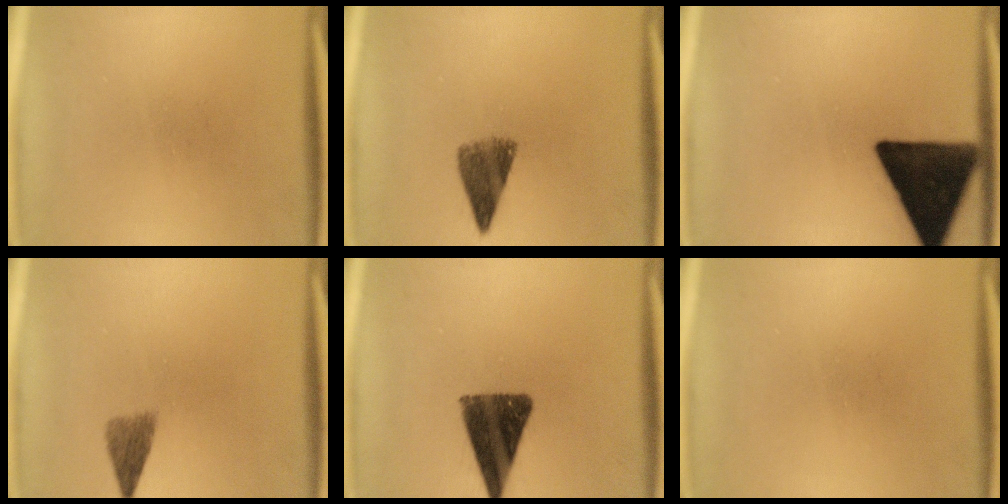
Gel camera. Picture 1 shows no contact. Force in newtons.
{"total": 5.7}
{"total": 17.8}
{"total": 2.9}
{"total": 12.2}
{"total": 0.0}